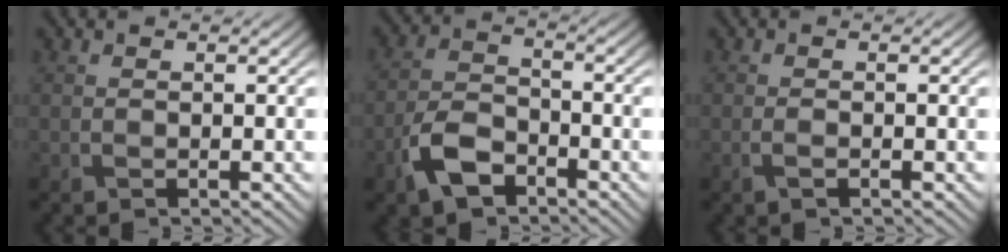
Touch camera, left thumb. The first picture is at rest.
{"total": 6.3, "force": [-3.8, 3.3, 3.8], "torque": [-0.083, 0.000, -0.088]}
{"total": 1.0, "force": [-0.5, 0.2, 0.8], "torque": [-0.018, -0.001, -0.008]}